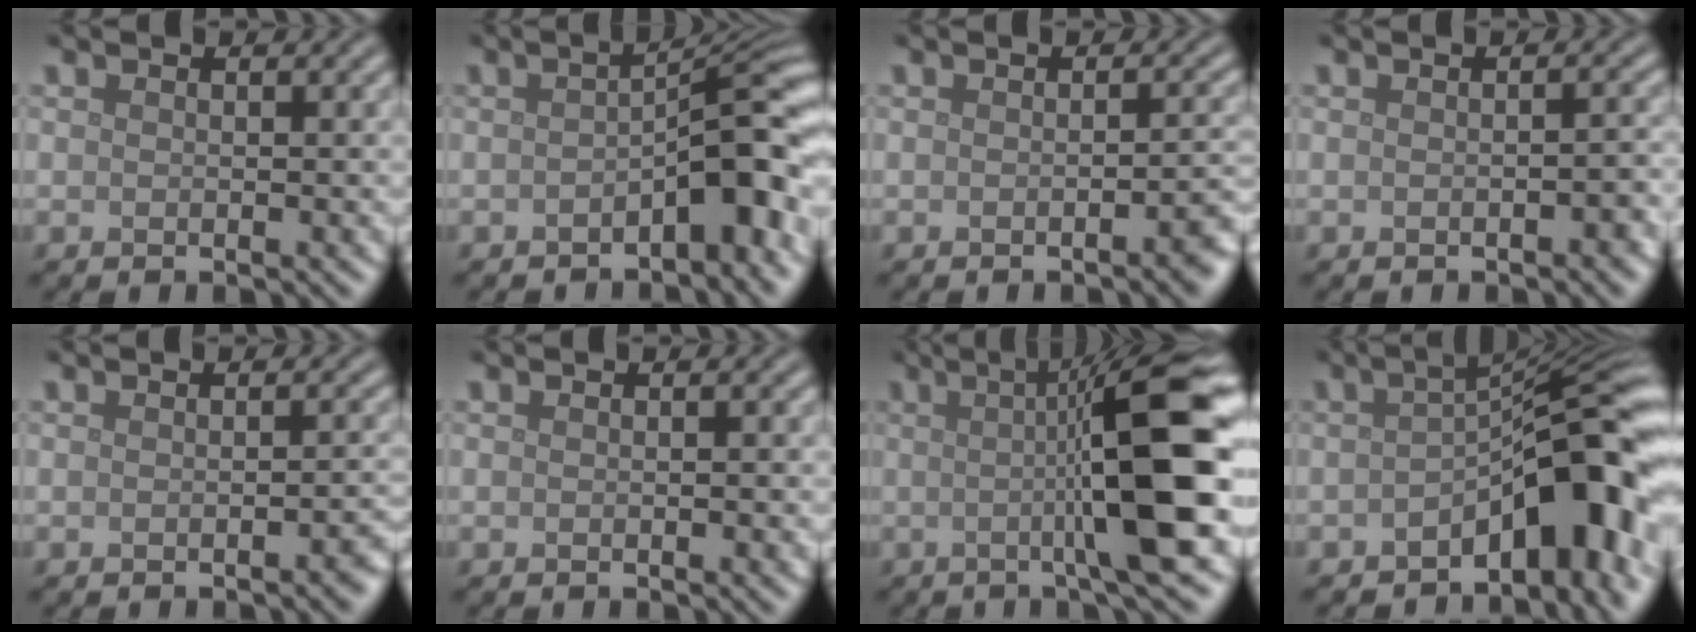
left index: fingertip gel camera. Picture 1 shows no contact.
{"total": 6.2, "force": [-2.0, 2.0, 5.5], "torque": [-0.064, 0.014, -0.035]}
{"total": 2.0, "force": [-1.0, 0.4, 1.6], "torque": [-0.017, 0.002, -0.014]}
{"total": 1.2, "force": [-0.6, 0.3, 1.0], "torque": [-0.015, 0.000, -0.007]}
{"total": 1.3, "force": [-0.8, 0.3, 1.0], "torque": [-0.013, -0.001, -0.009]}
{"total": 0.9, "force": [-0.2, 0.1, 0.8], "torque": [-0.010, 0.001, -0.002]}
{"total": 11.2, "force": [0.5, 1.9, 11.0], "torque": [-0.127, 0.009, 0.000]}
{"total": 10.0, "force": [-4.0, 3.8, 8.3], "torque": [-0.091, 0.014, -0.071]}